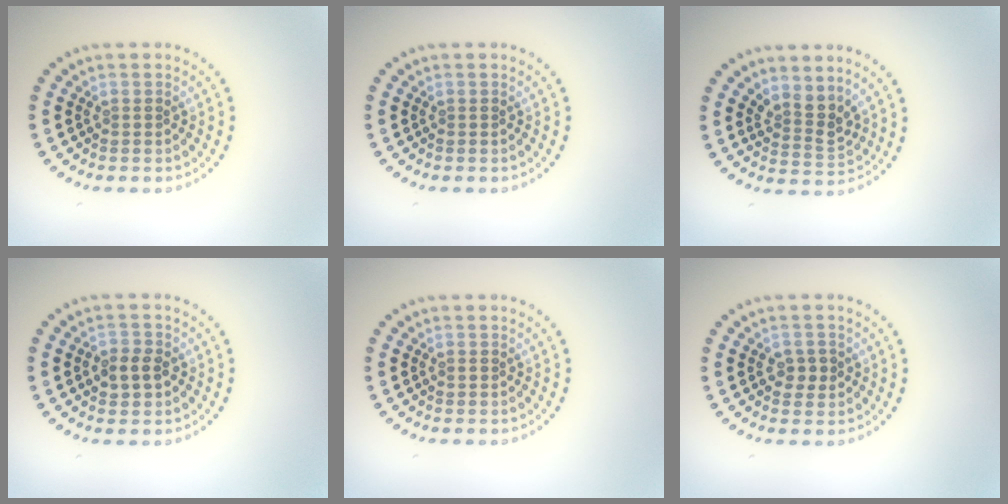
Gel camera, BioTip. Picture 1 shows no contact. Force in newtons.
{"total": 0.0}
{"total": 2.6, "press": 1.9, "slide": 1.7}
{"total": 2.4, "press": 2.4, "slide": 0.4}
{"total": 0.5, "press": 0.5, "slide": 0.1}
{"total": 1.9, "press": 1.8, "slide": 0.4}